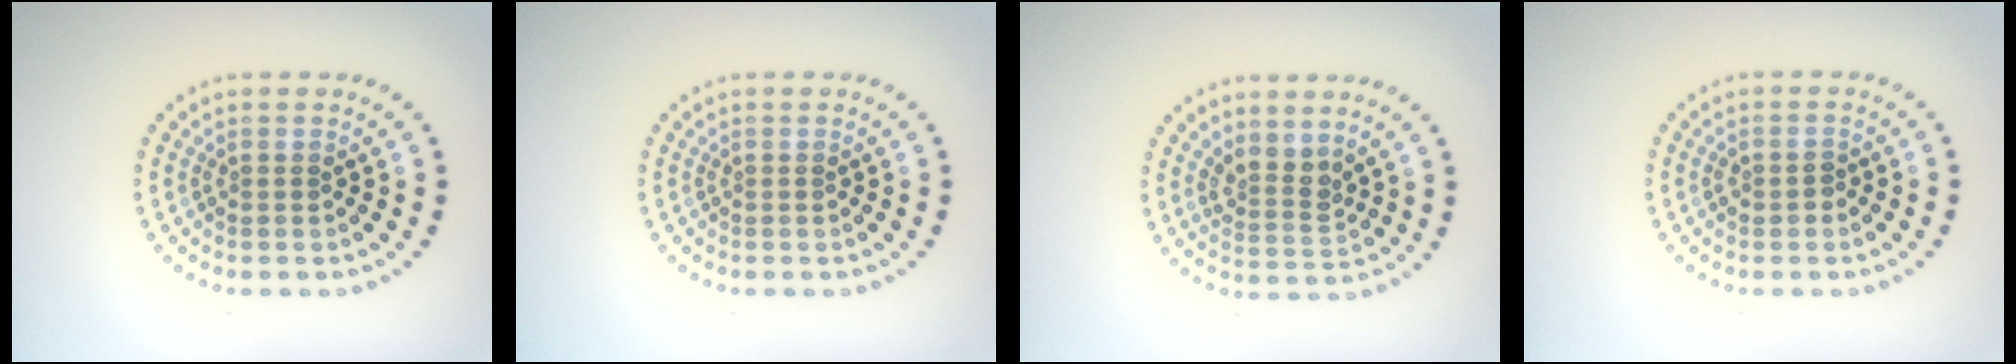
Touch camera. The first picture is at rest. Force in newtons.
{"total": 0.0}
{"total": 2.6, "press": 1.9, "slide": 1.7}
{"total": 1.2, "press": 1.2, "slide": 0.1}